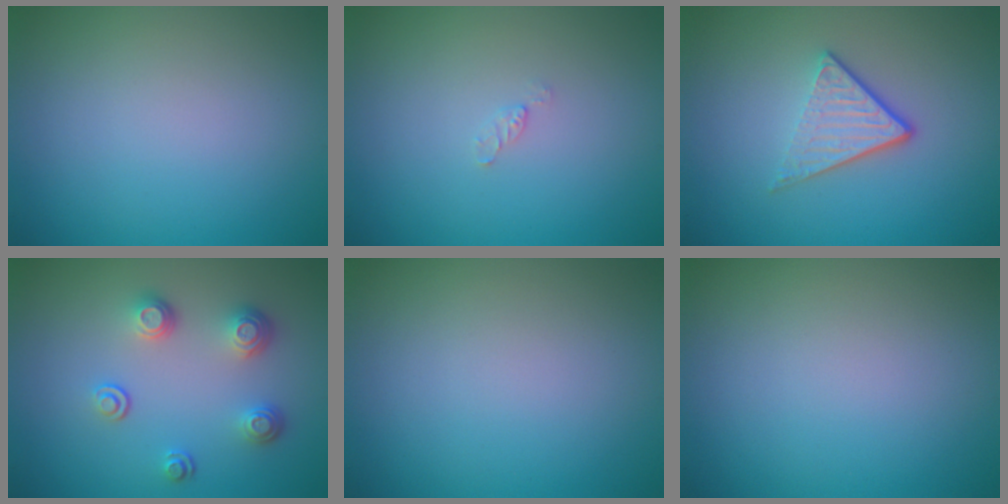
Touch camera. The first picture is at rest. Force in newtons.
{"total": 0.6, "press": 0.6, "slide": 0.1}
{"total": 3.6, "press": 2.4, "slide": 2.7}
{"total": 3.1, "press": 2.5, "slide": 1.9}
{"total": 0.0}
{"total": 0.0}